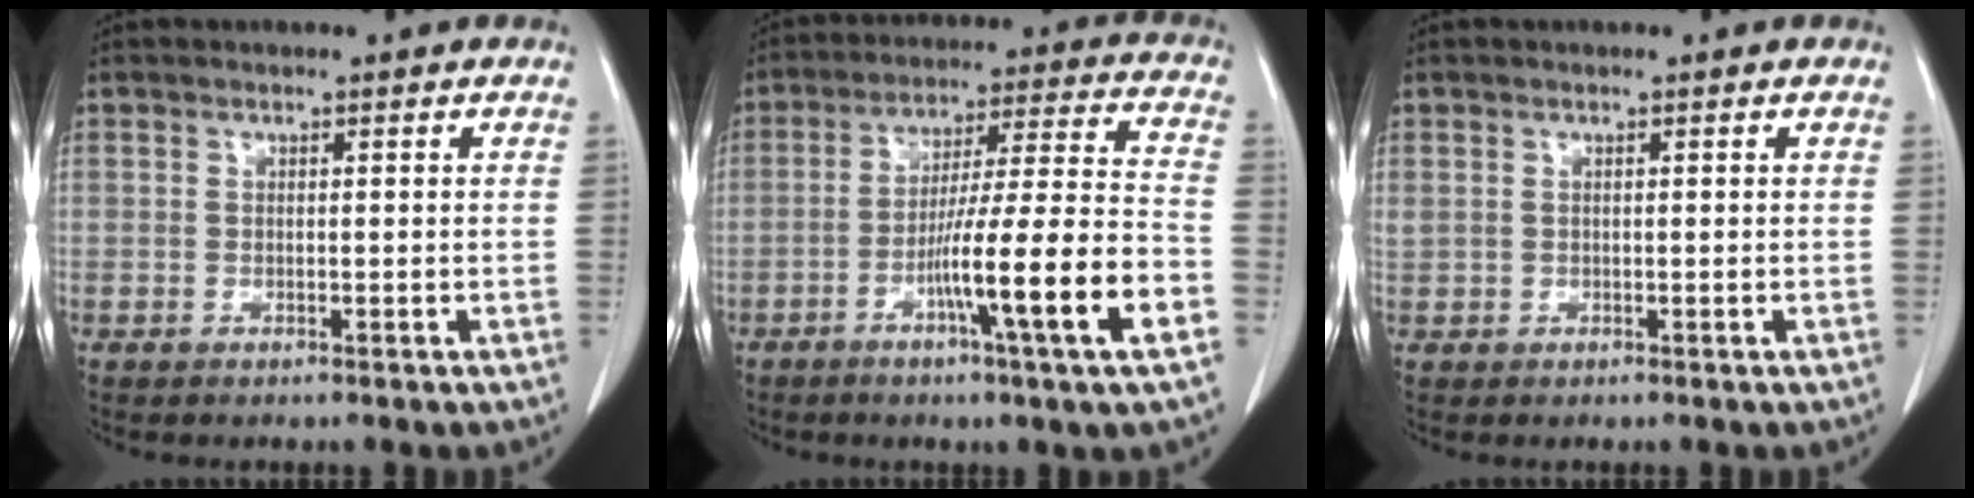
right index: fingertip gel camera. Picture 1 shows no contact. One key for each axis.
{"total": 17.4, "fx": -6.8, "fy": -0.7, "fz": 16.0, "tx": -0.258, "ty": -0.003, "tz": -0.110}
{"total": 0.9, "fx": 0.5, "fy": 0.7, "fz": 0.4, "tx": -0.010, "ty": 0.012, "tz": 0.012}